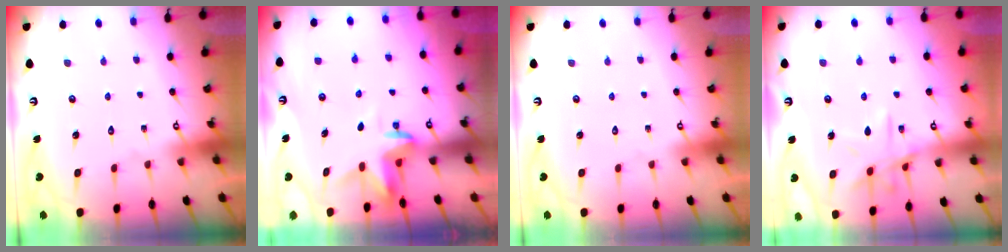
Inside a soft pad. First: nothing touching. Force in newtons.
{"total": 3.6, "press": 3.6, "slide": 0.2}
{"total": 0.0}
{"total": 11.1, "press": 11.1, "slide": 0.8}